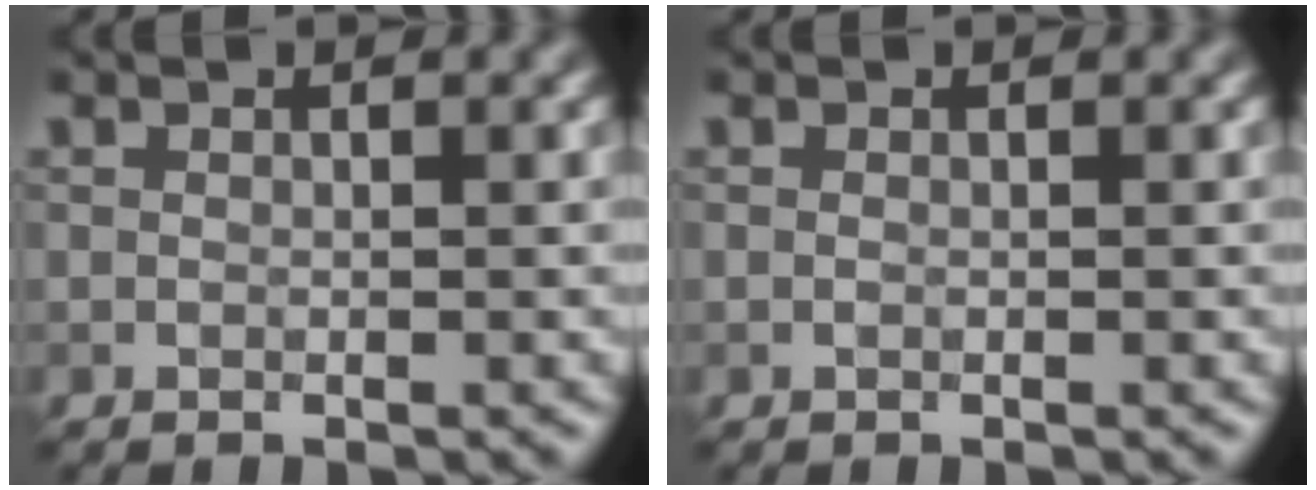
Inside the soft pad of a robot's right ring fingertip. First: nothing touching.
{"total": 0.0}